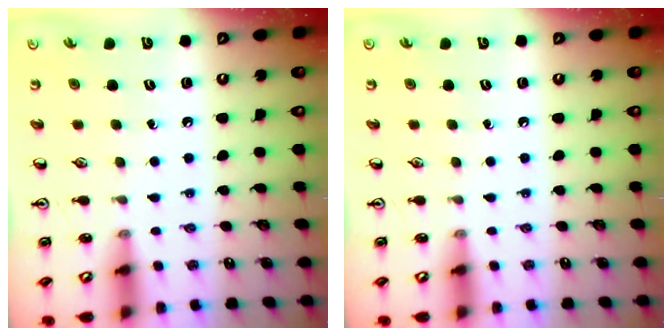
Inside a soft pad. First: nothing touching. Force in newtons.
{"total": 0.0}